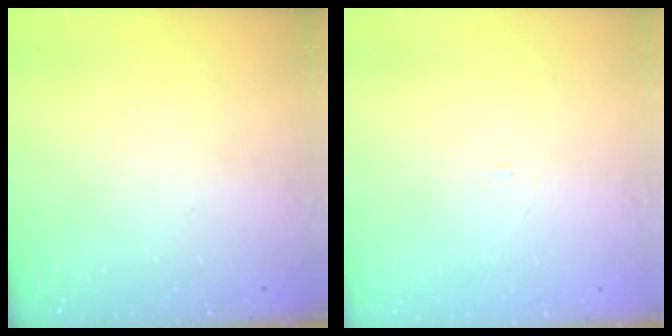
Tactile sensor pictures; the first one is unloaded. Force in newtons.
{"total": 1.6, "press": 1.6, "slide": 0.1}